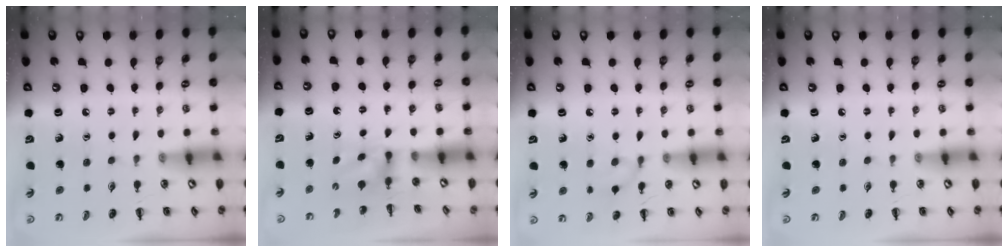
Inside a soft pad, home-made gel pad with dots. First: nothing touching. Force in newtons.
{"total": 2.7, "press": 2.5, "slide": 1.0}
{"total": 7.6, "press": 7.4, "slide": 1.9}
{"total": 0.0}